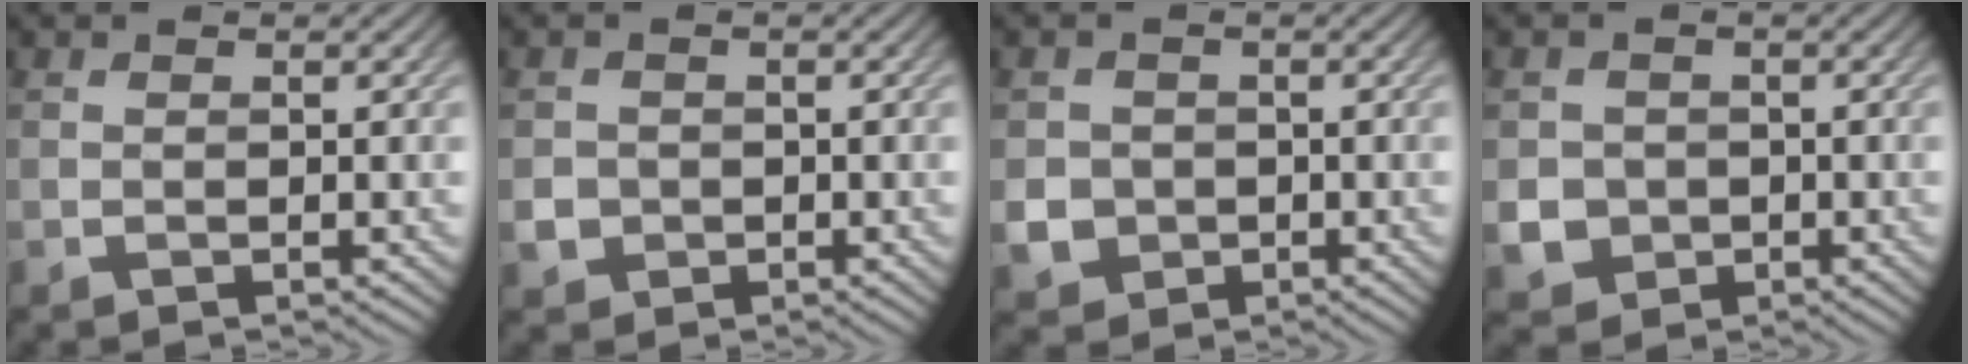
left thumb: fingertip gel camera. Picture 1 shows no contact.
{"total": 2.1, "force": [-0.6, 2.0, 0.5], "torque": [-0.009, -0.005, -0.012]}
{"total": 3.4, "force": [-0.7, 3.2, 0.9], "torque": [-0.024, -0.009, -0.018]}
{"total": 3.6, "force": [-0.7, 3.4, 1.0], "torque": [-0.027, -0.009, -0.019]}